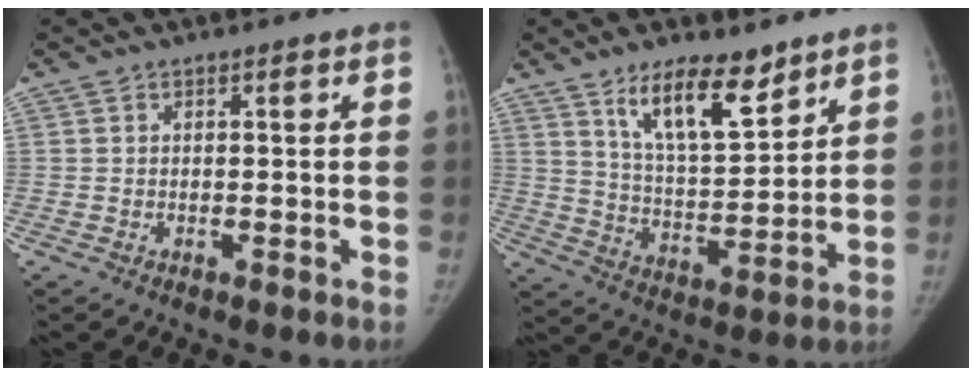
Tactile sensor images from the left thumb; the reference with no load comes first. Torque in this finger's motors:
{"motor_torque": [0.29, -0.03, 1.49, -1.26, 0.17]}